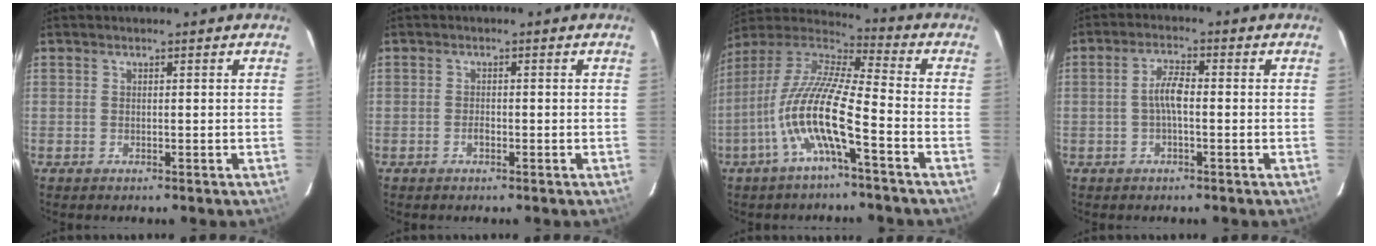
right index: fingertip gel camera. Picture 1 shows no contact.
{"total": 1.1, "force": [-0.5, 0.6, 0.7], "torque": [-0.013, 0.003, -0.010]}
{"total": 14.3, "force": [-5.5, 1.9, 13.0], "torque": [-0.246, -0.008, -0.111]}
{"total": 4.5, "force": [-0.4, 1.2, 4.3], "torque": [-0.086, 0.009, -0.007]}